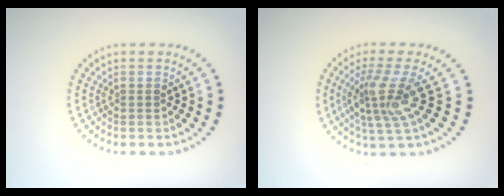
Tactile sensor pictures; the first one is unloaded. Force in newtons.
{"total": 3.9, "press": 3.1, "slide": 2.4}